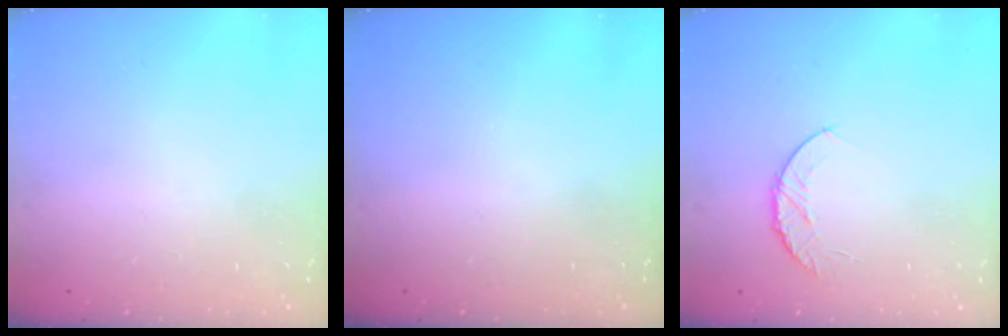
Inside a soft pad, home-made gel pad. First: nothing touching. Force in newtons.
{"total": 0.0}
{"total": 6.0, "press": 6.0, "slide": 0.6}